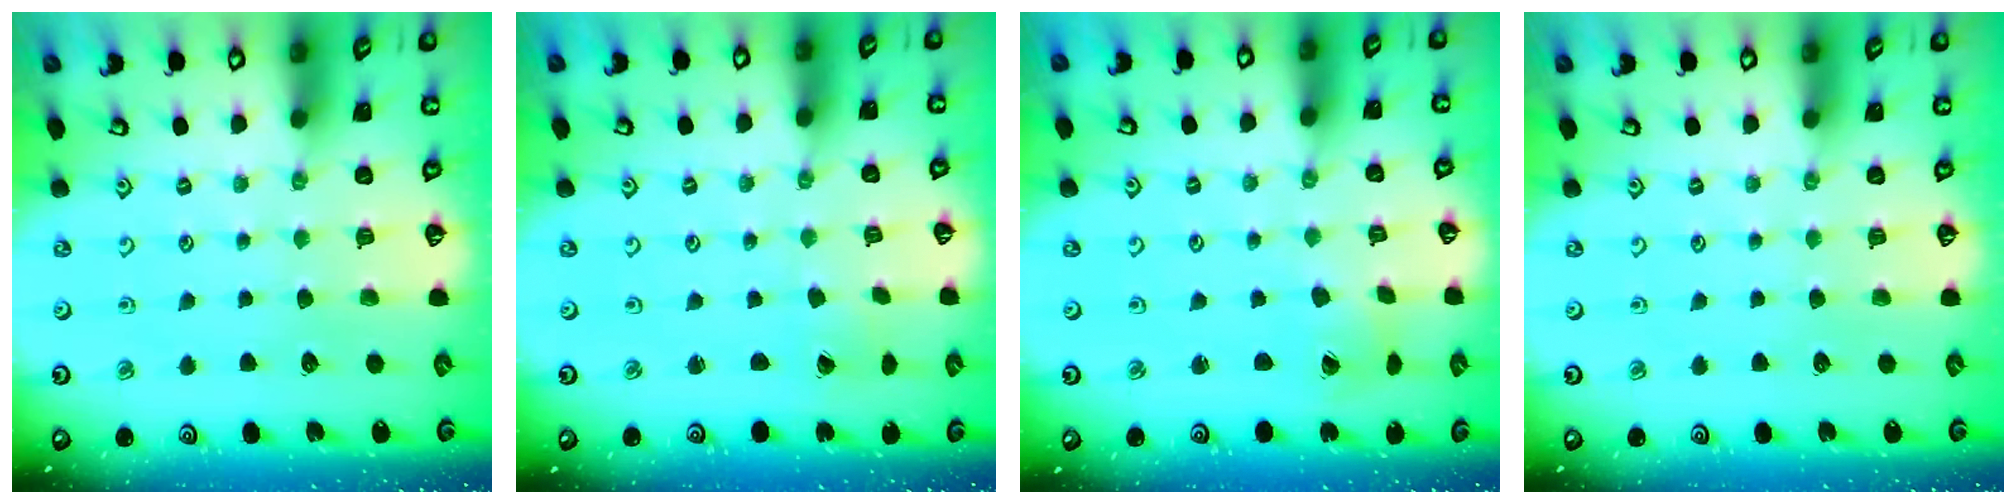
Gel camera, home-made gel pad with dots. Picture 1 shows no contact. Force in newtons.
{"total": 0.0}
{"total": 1.5, "press": 1.5, "slide": 0.2}
{"total": 0.0}